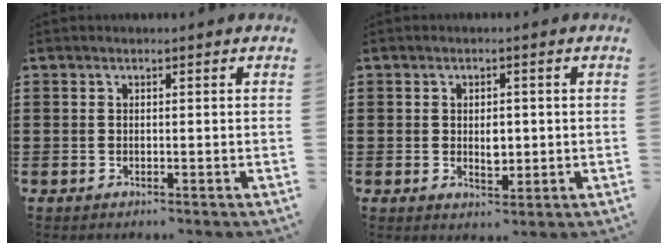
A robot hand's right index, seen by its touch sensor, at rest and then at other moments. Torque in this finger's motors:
{"motor_torque": [1.20, 0.94, 0.28, 0.07]}